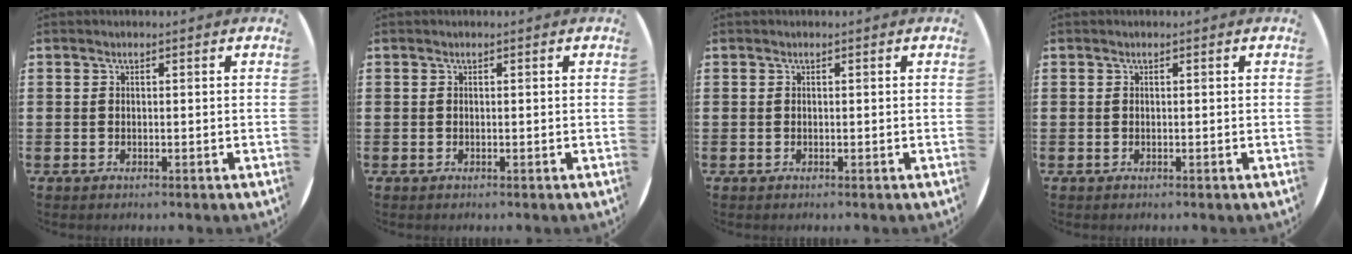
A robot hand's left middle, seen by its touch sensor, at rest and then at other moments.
{"total": 0.0}
{"total": 0.0}
{"total": 0.0}